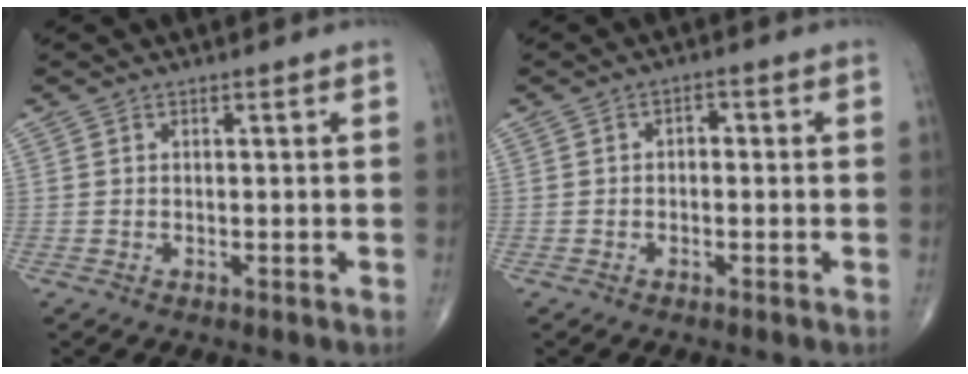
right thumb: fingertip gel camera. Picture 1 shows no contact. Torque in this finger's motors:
{"motor_torque": [-0.29, 0.13, 0.11, 0.16, 0.04]}